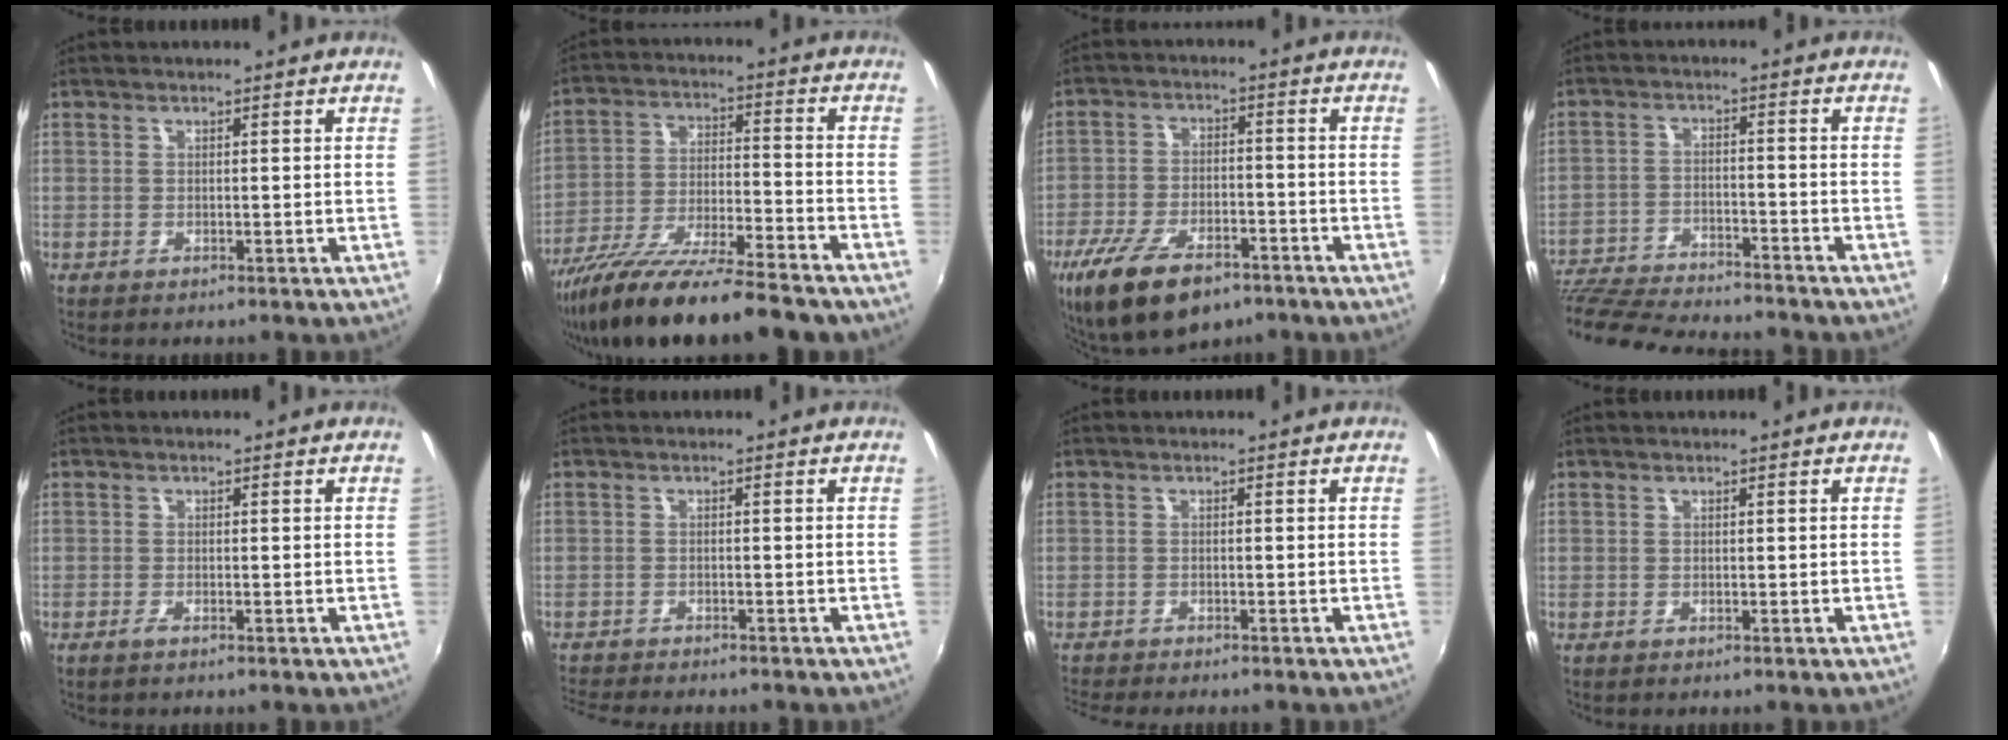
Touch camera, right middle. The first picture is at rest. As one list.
[{"total": 20.3, "force": [-16.4, 3.0, 11.5], "torque": [-0.212, -0.052, -0.268]}, {"total": 15.5, "force": [-10.2, 6.5, 9.6], "torque": [-0.205, -0.032, -0.176]}, {"total": 17.6, "force": [-15.9, 3.0, 6.9], "torque": [-0.155, -0.027, -0.256]}, {"total": 1.3, "force": [-0.9, 0.2, 0.9], "torque": [-0.020, -0.004, -0.018]}, {"total": 6.2, "force": [-5.9, 0.4, 1.9], "torque": [-0.057, -0.024, -0.101]}, {"total": 4.3, "force": [-4.0, 0.2, 1.3], "torque": [-0.040, -0.024, -0.073]}, {"total": 0.0}]